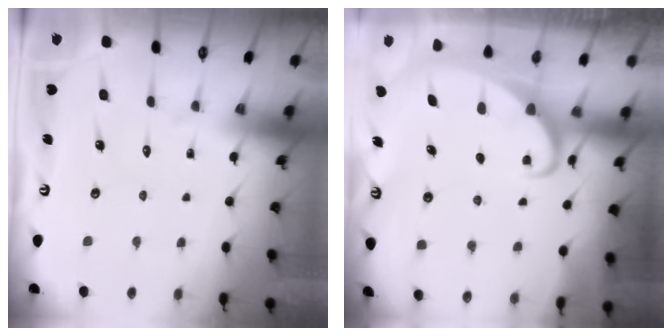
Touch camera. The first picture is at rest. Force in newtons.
{"total": 2.0, "press": 2.0, "slide": 0.2}